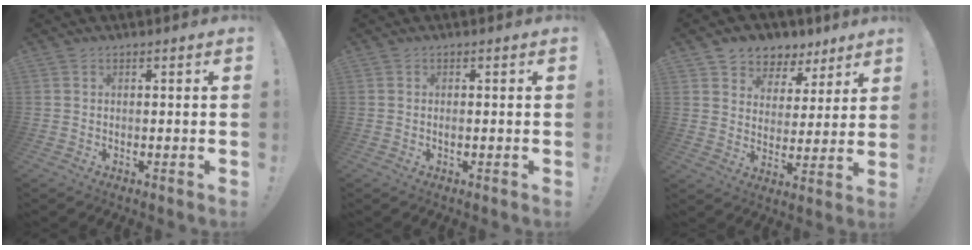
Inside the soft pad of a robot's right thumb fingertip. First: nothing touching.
{"total": 0.5, "force": [-0.3, 0.2, 0.4], "torque": [-0.012, 0.001, -0.003]}
{"total": 6.9, "force": [4.3, 5.4, 0.7], "torque": [-0.006, -0.039, 0.087]}